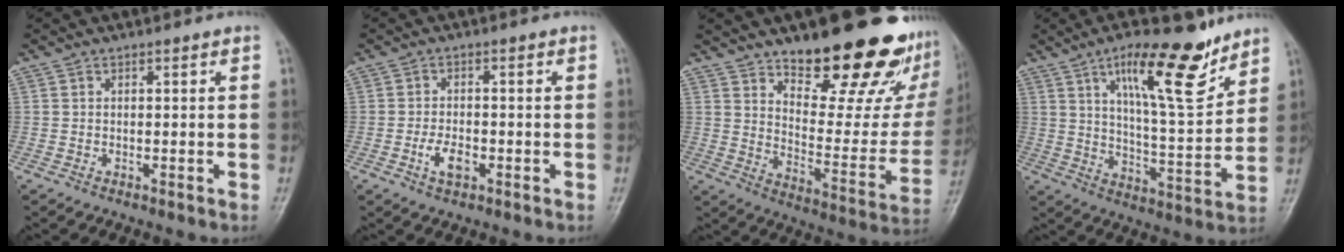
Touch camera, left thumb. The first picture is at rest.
{"total": 4.0, "force": [-1.5, 2.2, 2.9], "torque": [-0.054, 0.006, -0.028]}
{"total": 27.4, "force": [18.0, 10.6, 17.8], "torque": [-0.208, -0.102, 0.259]}
{"total": 17.5, "force": [10.8, 4.9, 12.9], "torque": [-0.179, -0.065, 0.184]}